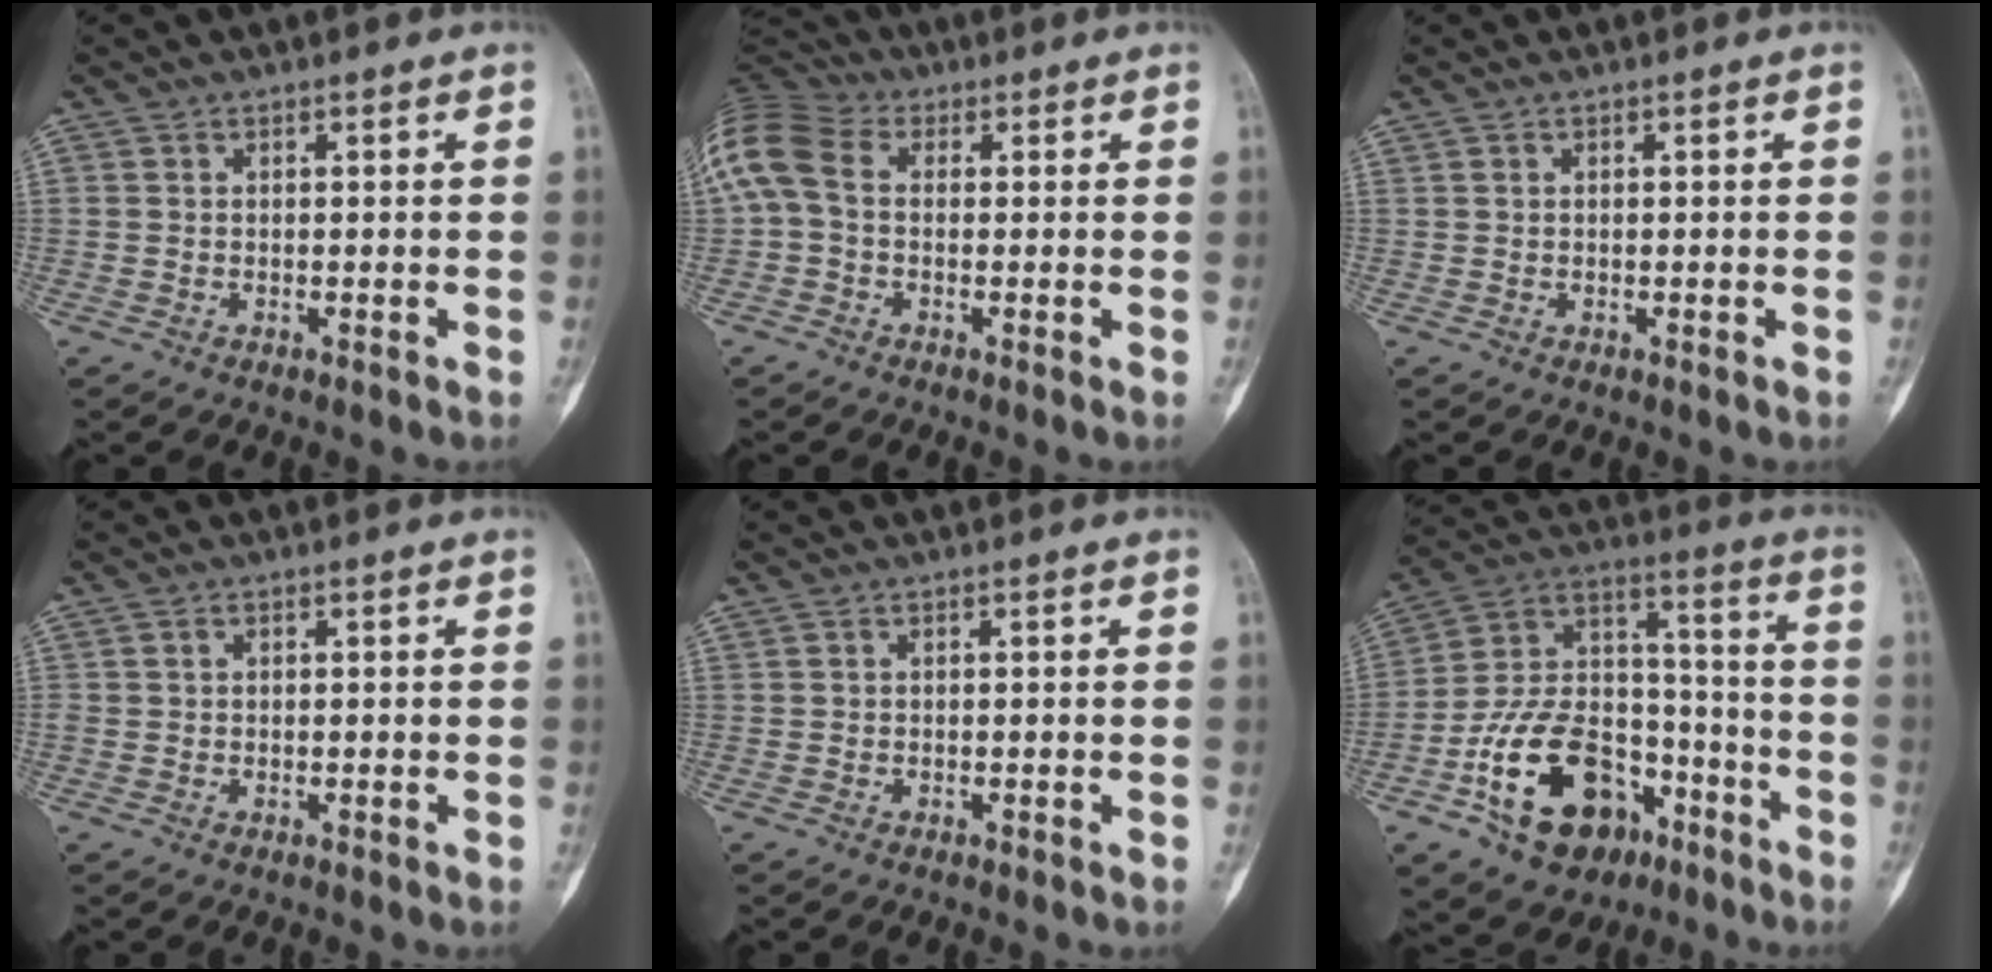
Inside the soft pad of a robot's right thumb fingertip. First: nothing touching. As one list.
[{"total": 12.4, "force": [1.3, 8.5, 8.9], "torque": [-0.210, 0.030, 0.011]}, {"total": 0.0}, {"total": 0.7, "force": [0.3, 0.6, 0.3], "torque": [-0.003, 0.001, 0.006]}, {"total": 0.0}, {"total": 21.2, "force": [-10.2, 13.5, 12.7], "torque": [-0.194, 0.085, -0.170]}]